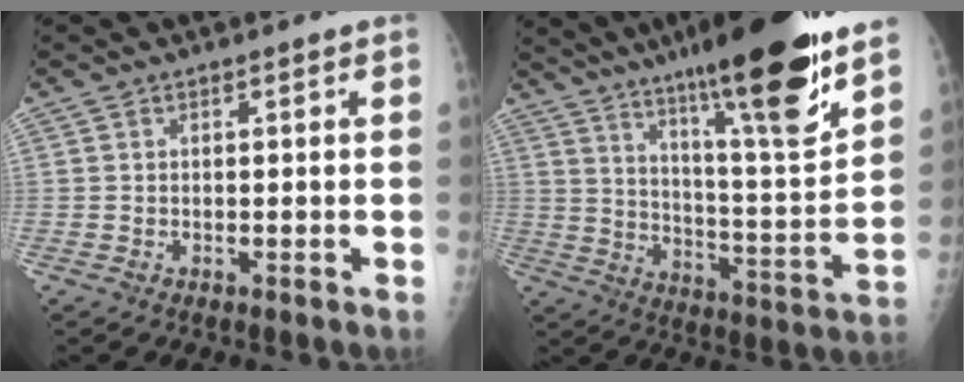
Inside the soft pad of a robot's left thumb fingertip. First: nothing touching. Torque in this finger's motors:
{"motor_torque": [2.62, 1.18, 1.49, -1.28, 0.47]}